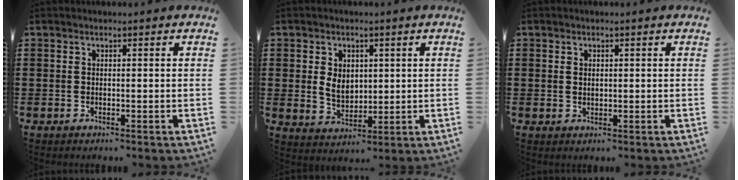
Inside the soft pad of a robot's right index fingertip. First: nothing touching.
{"total": 4.9, "force": [0.8, 3.7, 3.1], "torque": [-0.062, 0.008, 0.011]}
{"total": 0.9, "force": [0.2, 0.6, 0.6], "torque": [-0.014, 0.003, 0.005]}